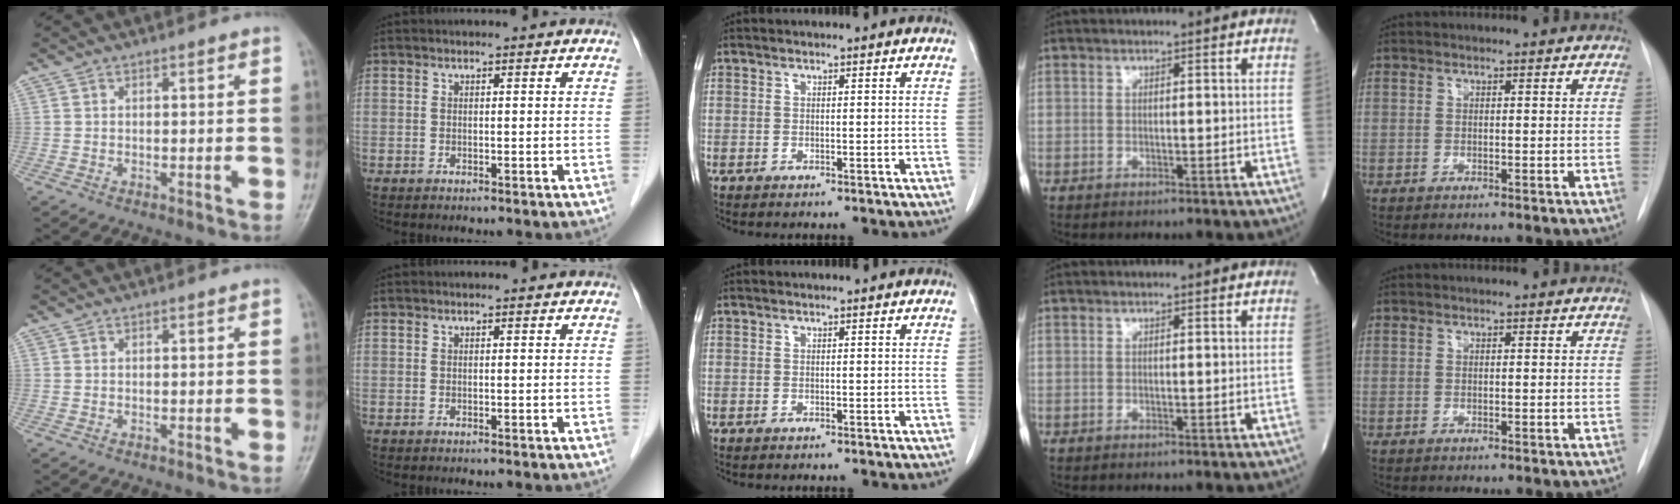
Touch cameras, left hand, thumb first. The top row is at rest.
{}